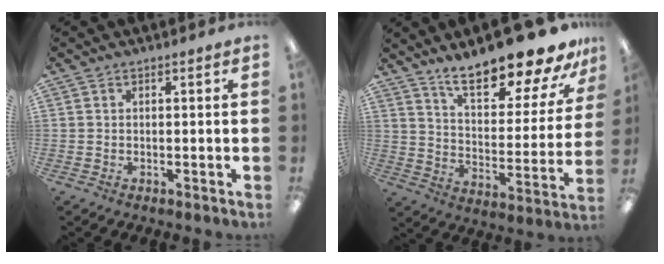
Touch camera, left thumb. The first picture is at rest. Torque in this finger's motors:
{"motor_torque": [0.43, 0.49, 1.19, -1.58, 0.11]}